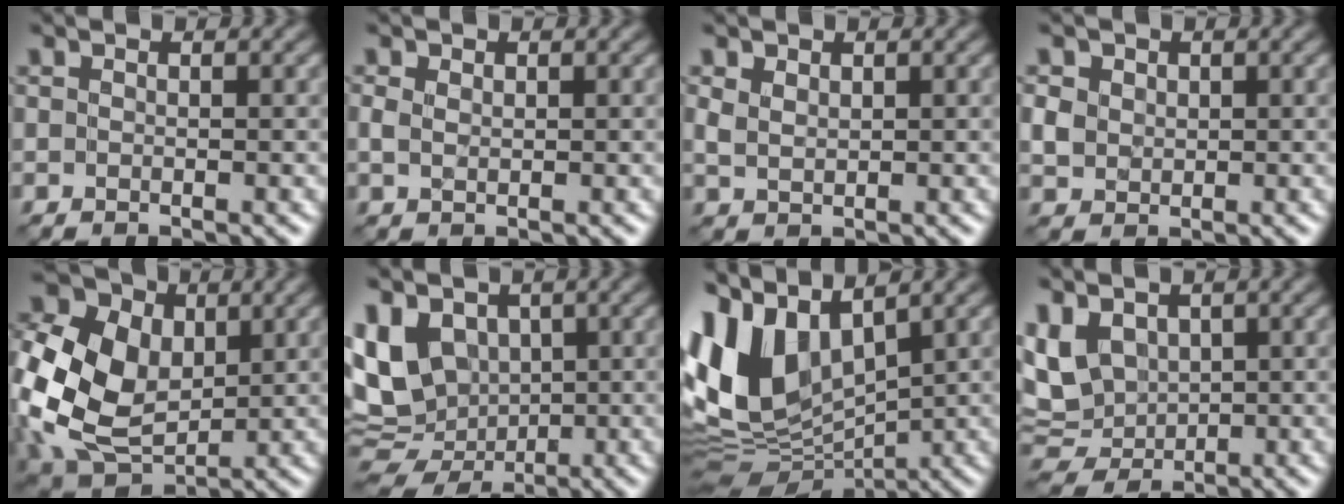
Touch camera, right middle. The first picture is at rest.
{"total": 1.2, "force": [0.4, 1.0, 0.7], "torque": [-0.017, 0.003, 0.009]}
{"total": 1.4, "force": [0.9, 1.0, 0.6], "torque": [-0.019, 0.001, 0.020]}
{"total": 2.1, "force": [0.5, 1.9, 0.7], "torque": [-0.024, 0.005, 0.015]}
{"total": 12.6, "force": [0.7, 9.8, 7.9], "torque": [-0.195, 0.004, 0.017]}
{"total": 8.8, "force": [0.9, 6.8, 5.4], "torque": [-0.110, -0.006, 0.021]}
{"total": 11.8, "force": [2.6, 7.3, 8.9], "torque": [-0.214, 0.014, 0.044]}
{"total": 6.7, "force": [1.6, 4.9, 4.2], "torque": [-0.097, 0.005, 0.034]}